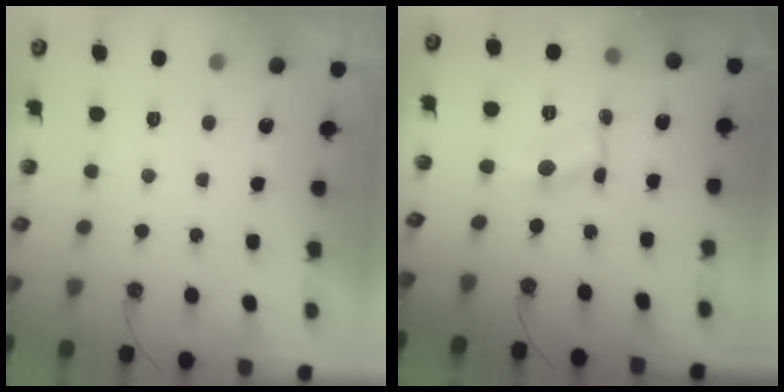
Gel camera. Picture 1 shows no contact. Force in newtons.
{"total": 1.1, "press": 1.1, "slide": 0.2}